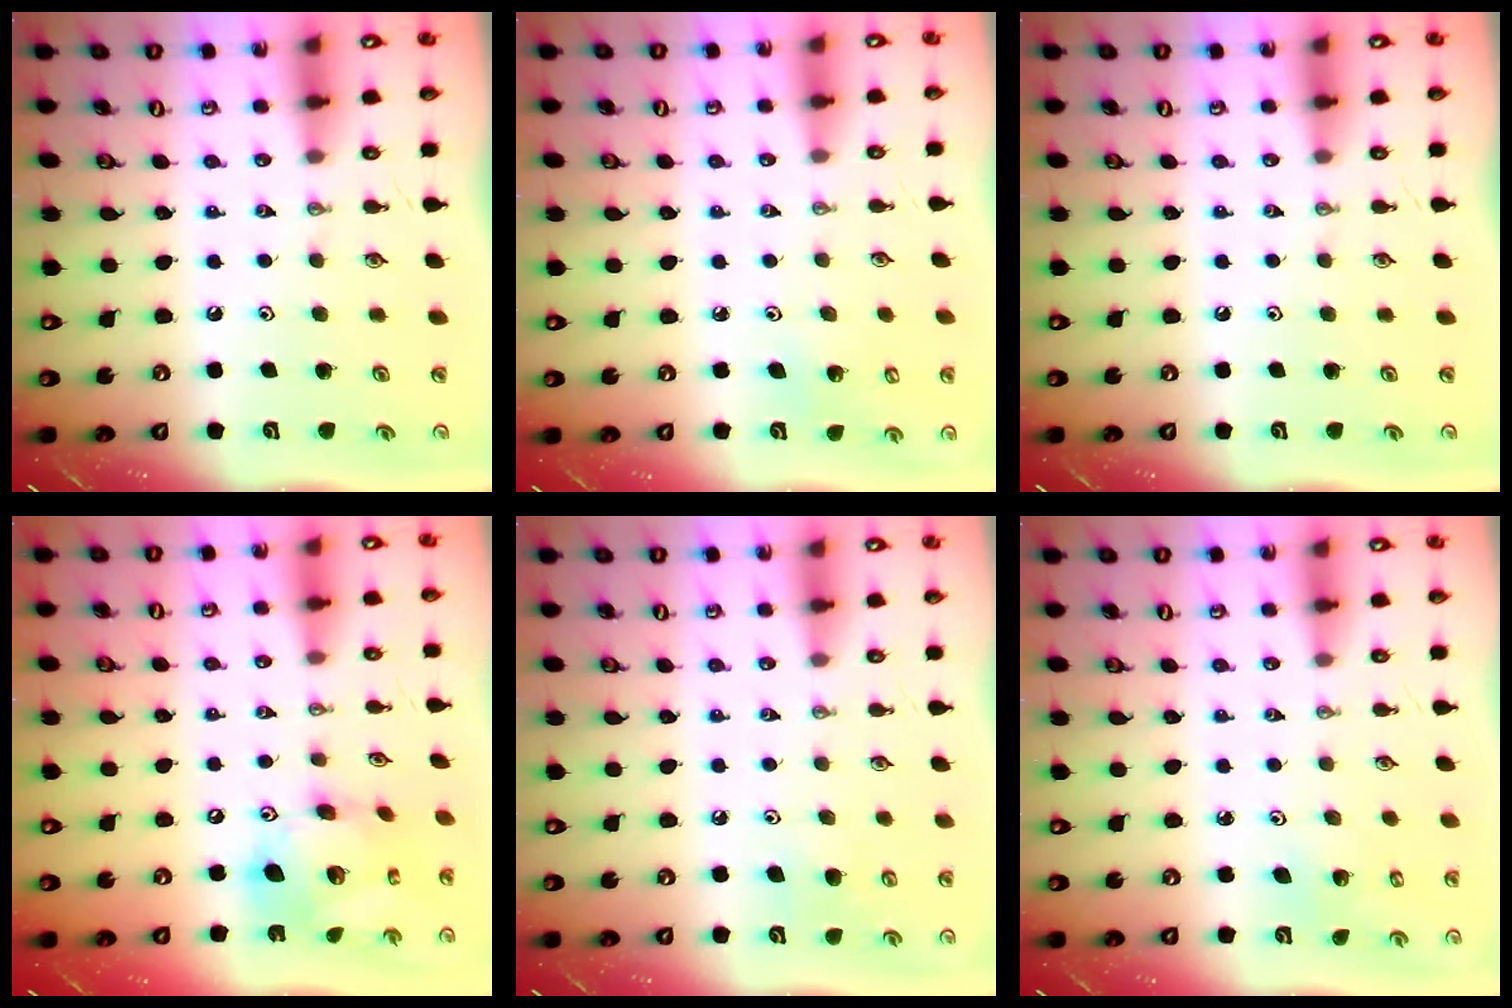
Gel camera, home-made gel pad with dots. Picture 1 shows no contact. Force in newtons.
{"total": 3.3, "press": 3.3, "slide": 0.3}
{"total": 0.0}
{"total": 17.1, "press": 17.0, "slide": 2.0}
{"total": 6.9, "press": 6.7, "slide": 1.6}
{"total": 2.2, "press": 2.2, "slide": 0.2}